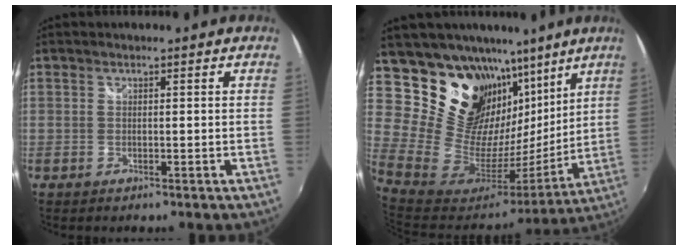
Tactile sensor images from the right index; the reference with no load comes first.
{"total": 22.6, "force": [15.1, 13.4, 10.2], "torque": [-0.188, -0.013, 0.287]}